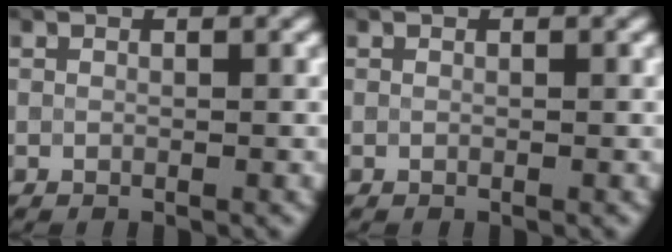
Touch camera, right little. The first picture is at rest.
{"total": 0.0}